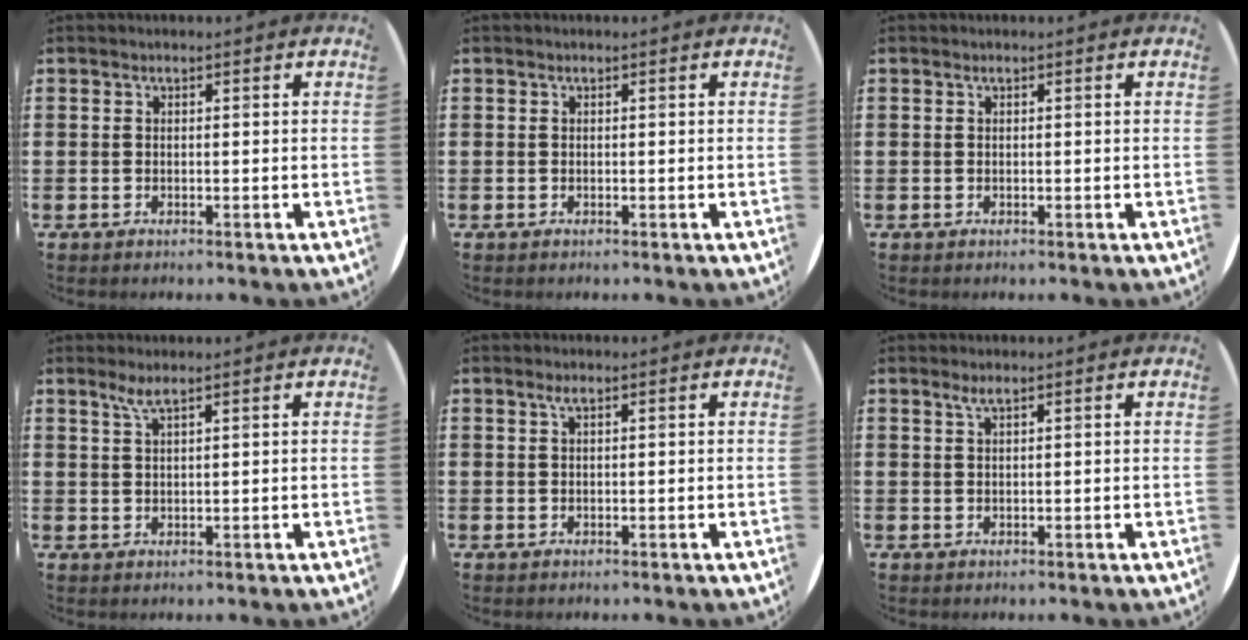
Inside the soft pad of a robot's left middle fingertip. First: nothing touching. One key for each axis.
{"total": 0.0}
{"total": 0.0}
{"total": 2.1, "fx": 1.5, "fy": 0.1, "fz": 1.5, "tx": -0.032, "ty": 0.002, "tz": 0.026}
{"total": 0.8, "fx": 0.4, "fy": 0.1, "fz": 0.7, "tx": -0.014, "ty": 0.001, "tz": 0.007}
{"total": 1.2, "fx": 0.7, "fy": 0.0, "fz": 0.9, "tx": -0.019, "ty": 0.002, "tz": 0.012}